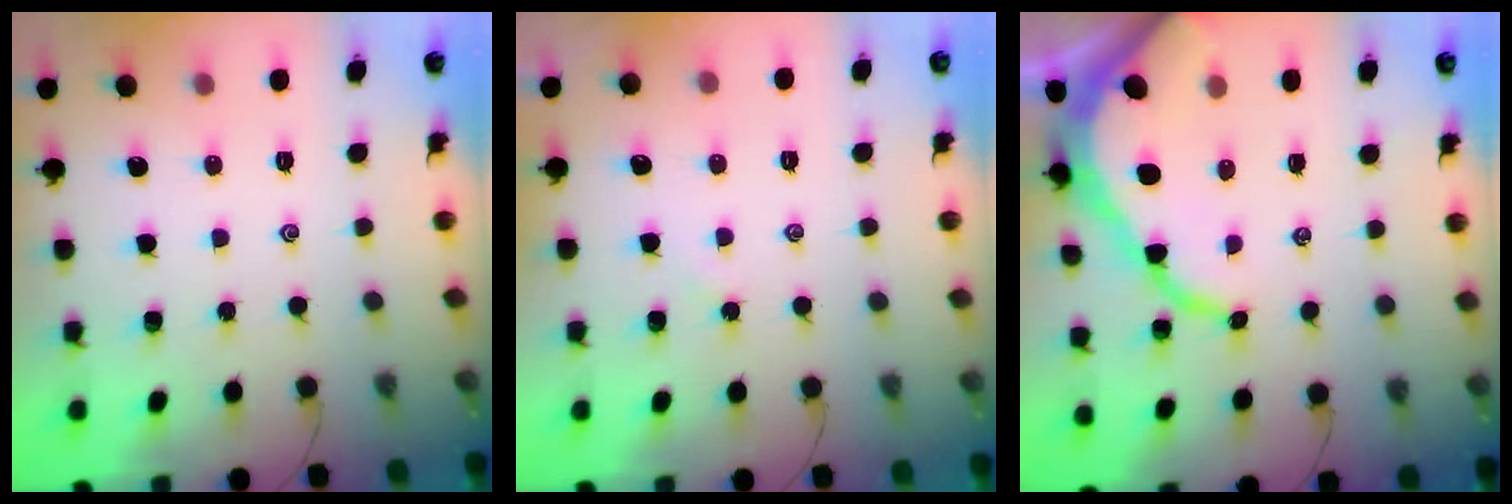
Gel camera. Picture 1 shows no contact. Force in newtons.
{"total": 2.7, "press": 2.7, "slide": 0.4}
{"total": 13.1, "press": 13.1, "slide": 1.1}